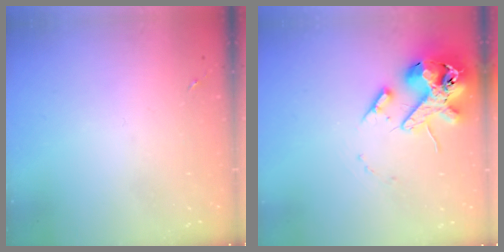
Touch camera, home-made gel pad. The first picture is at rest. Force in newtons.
{"total": 15.6, "press": 15.4, "slide": 2.4}